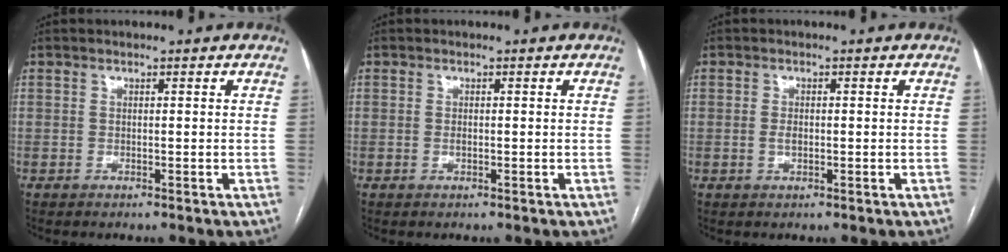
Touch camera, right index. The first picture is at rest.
{"total": 0.8, "force": [-0.2, 0.3, 0.7], "torque": [-0.016, 0.000, -0.003]}
{"total": 1.6, "force": [-0.3, 0.7, 1.4], "torque": [-0.028, 0.001, -0.004]}